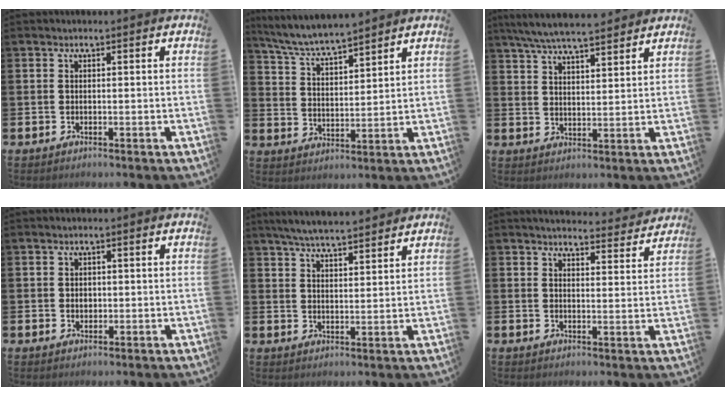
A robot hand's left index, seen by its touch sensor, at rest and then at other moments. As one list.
[{"total": 6.2, "force": [6.1, 0.2, 1.4], "torque": [-0.056, -0.035, 0.108]}, {"total": 6.5, "force": [6.2, 0.6, 1.9], "torque": [-0.063, -0.022, 0.113]}, {"total": 1.2, "force": [0.3, 1.0, 0.7], "torque": [-0.007, 0.005, 0.001]}, {"total": 5.7, "force": [5.5, 0.2, 1.2], "torque": [-0.035, -0.025, 0.099]}, {"total": 4.4, "force": [4.3, 0.5, 0.3], "torque": [-0.005, -0.032, 0.075]}]